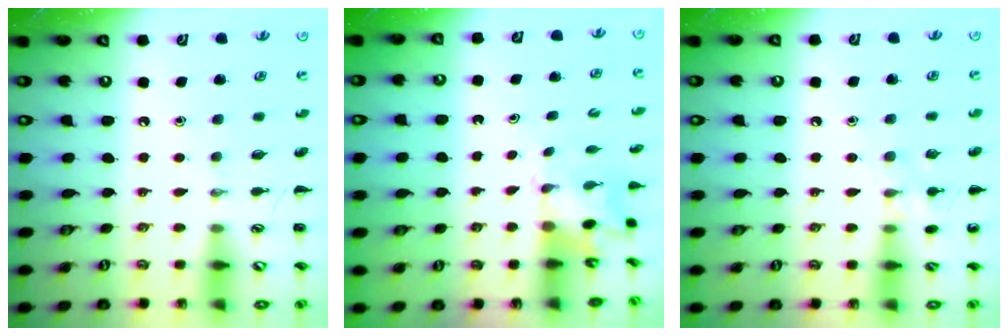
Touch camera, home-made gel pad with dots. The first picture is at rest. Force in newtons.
{"total": 1.7, "press": 1.6, "slide": 0.5}
{"total": 7.0, "press": 6.6, "slide": 2.1}